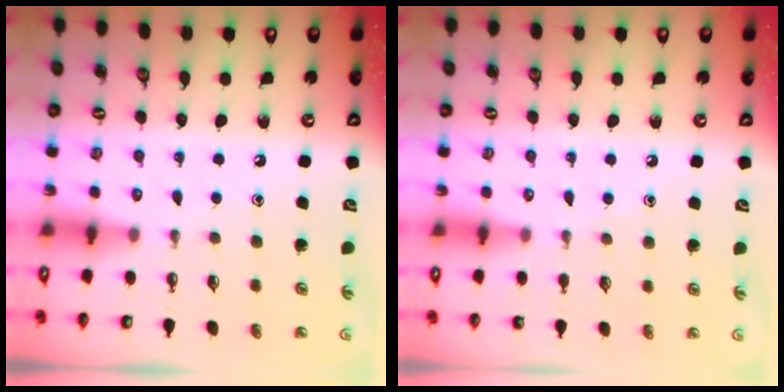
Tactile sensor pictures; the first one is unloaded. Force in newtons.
{"total": 3.0, "press": 2.9, "slide": 0.4}